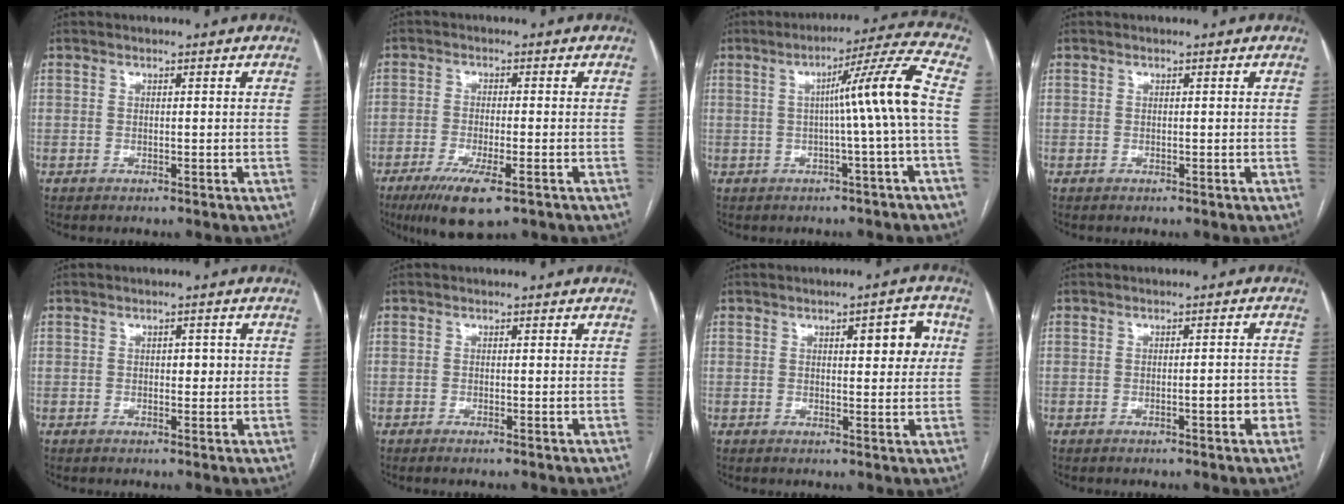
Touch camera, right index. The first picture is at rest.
{"total": 8.5, "force": [-5.1, 1.5, 6.7], "torque": [-0.118, -0.021, -0.081]}
{"total": 9.8, "force": [-0.3, -2.1, 9.5], "torque": [-0.137, 0.015, -0.001]}
{"total": 0.0}
{"total": 1.9, "force": [0.1, 1.1, 1.5], "torque": [-0.017, 0.003, -0.001]}
{"total": 0.8, "force": [-0.5, -0.1, 0.6], "torque": [-0.011, -0.001, -0.009]}
{"total": 5.7, "force": [1.6, 1.8, 5.1], "torque": [-0.062, 0.011, 0.020]}
{"total": 3.0, "force": [-1.3, 0.7, 2.6], "torque": [-0.030, 0.006, -0.015]}